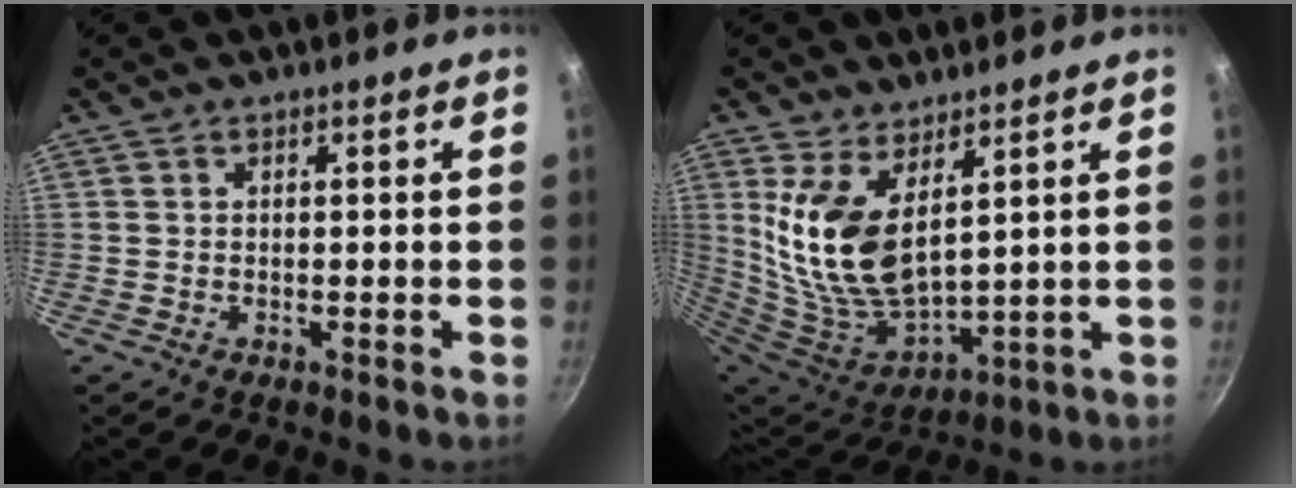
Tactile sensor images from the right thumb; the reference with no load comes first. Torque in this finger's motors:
{"motor_torque": [0.41, 0.65, 2.15, 0.17, 0.51]}